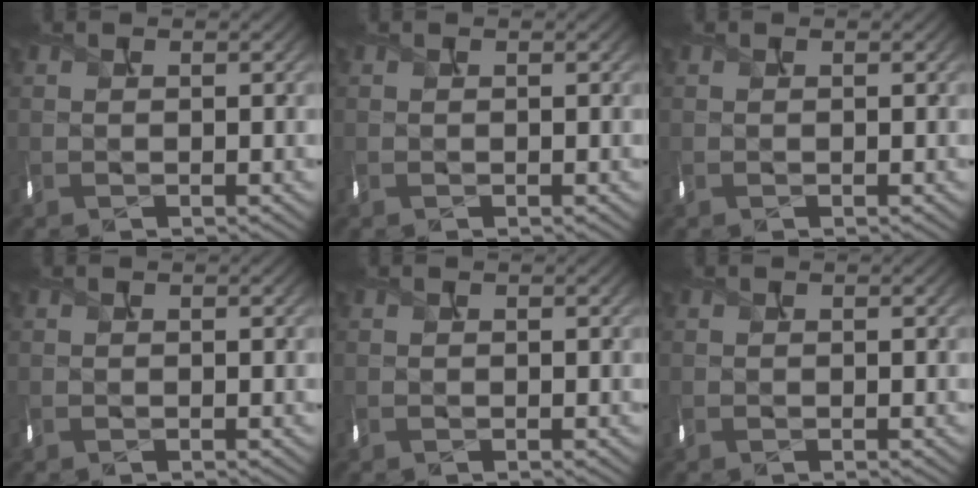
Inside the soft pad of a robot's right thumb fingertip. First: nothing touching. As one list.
[{"total": 0.0}, {"total": 0.0}, {"total": 0.0}, {"total": 0.0}, {"total": 0.0}]